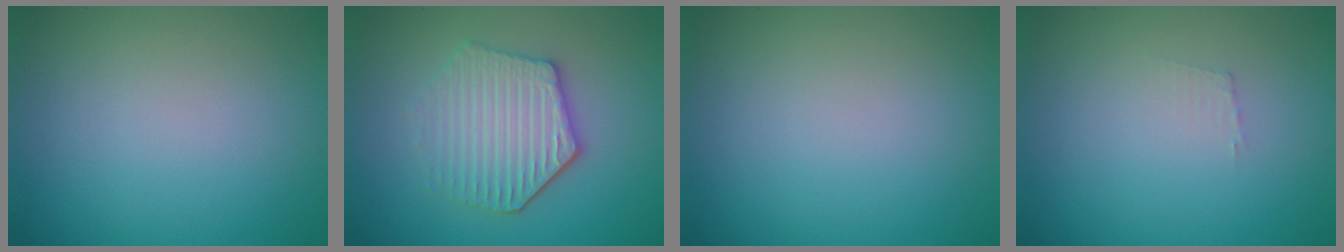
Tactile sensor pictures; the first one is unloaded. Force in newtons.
{"total": 4.4, "press": 4.0, "slide": 1.8}
{"total": 0.0}
{"total": 0.7, "press": 0.7, "slide": 0.1}